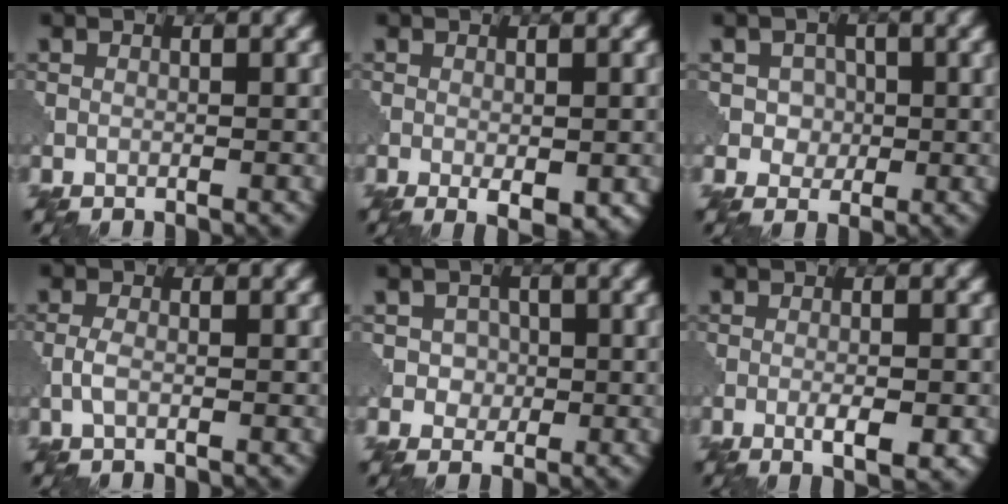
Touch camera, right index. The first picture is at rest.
{"total": 2.6, "force": [-0.9, 0.9, 2.3], "torque": [-0.035, -0.007, -0.007]}
{"total": 2.7, "force": [0.2, 2.5, 1.0], "torque": [-0.005, 0.002, -0.003]}
{"total": 1.5, "force": [-0.5, 0.6, 1.2], "torque": [-0.032, 0.002, -0.016]}
{"total": 2.2, "force": [0.0, 2.0, 0.8], "torque": [-0.001, 0.001, -0.007]}
{"total": 3.0, "force": [-1.1, 0.7, 2.7], "torque": [-0.049, -0.003, -0.018]}